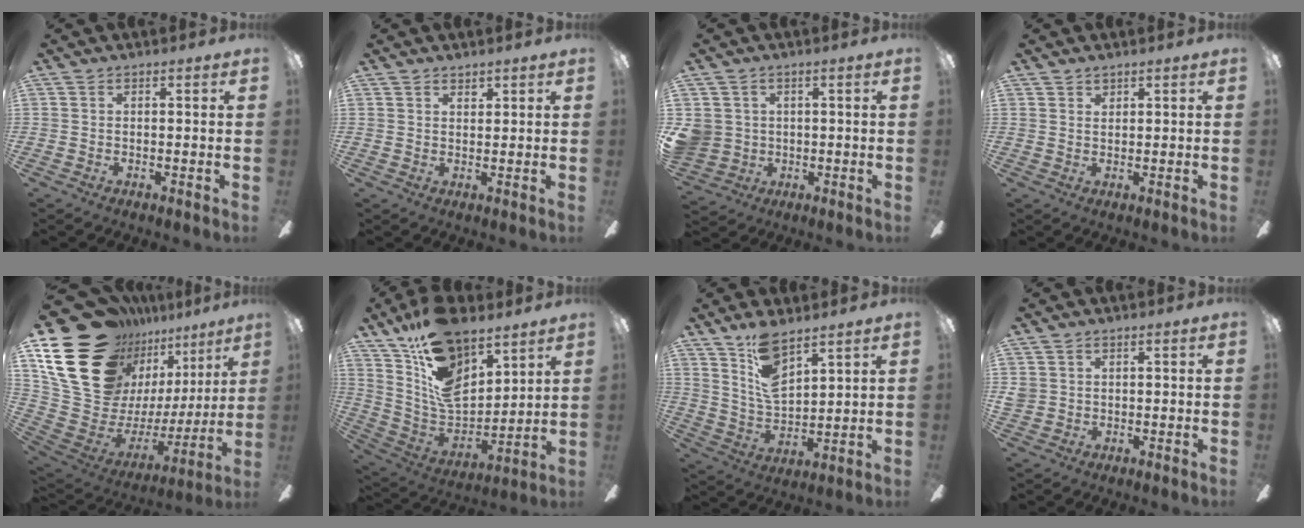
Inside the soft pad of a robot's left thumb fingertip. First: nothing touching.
{"total": 1.7, "force": [1.5, 0.6, 0.1], "torque": [0.006, -0.005, 0.028]}
{"total": 5.5, "force": [0.9, 5.3, 1.2], "torque": [-0.050, 0.005, 0.017]}
{"total": 1.3, "force": [1.2, 0.5, 0.0], "torque": [-0.001, -0.002, 0.024]}
{"total": 26.2, "force": [13.8, 17.1, 14.3], "torque": [-0.255, -0.101, 0.292]}
{"total": 17.7, "force": [11.5, 9.0, 10.1], "torque": [-0.187, -0.077, 0.210]}
{"total": 11.0, "force": [7.8, 4.4, 6.3], "torque": [-0.119, -0.037, 0.144]}
{"total": 2.1, "force": [1.0, 1.8, 0.4], "torque": [-0.010, 0.003, 0.018]}